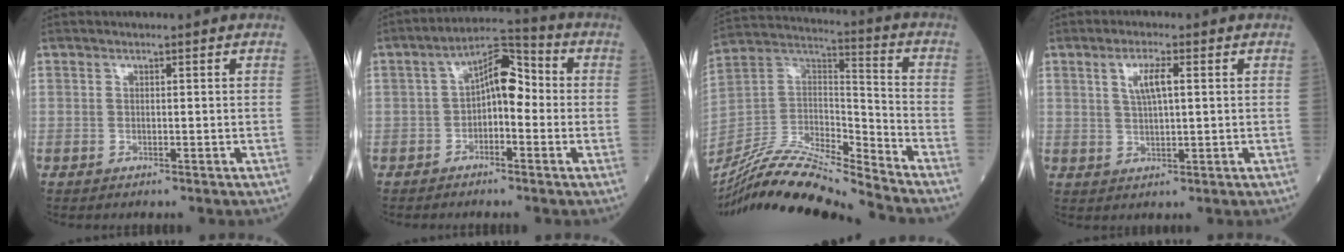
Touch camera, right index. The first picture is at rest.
{"total": 7.1, "force": [-0.4, 3.2, 6.4], "torque": [-0.100, 0.037, -0.015]}
{"total": 19.5, "force": [-18.1, -0.1, 7.3], "torque": [-0.151, 0.015, -0.333]}
{"total": 4.2, "force": [1.3, 0.8, 3.9], "torque": [-0.075, 0.005, 0.026]}